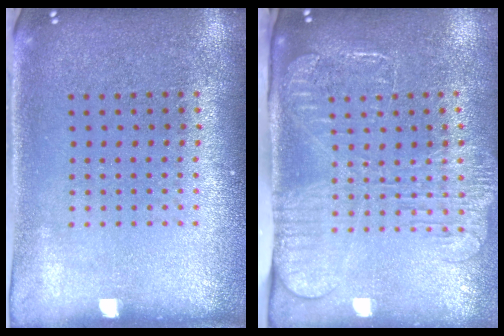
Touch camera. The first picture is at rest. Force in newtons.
{"total": 2.6, "press": 2.0, "slide": 1.6}